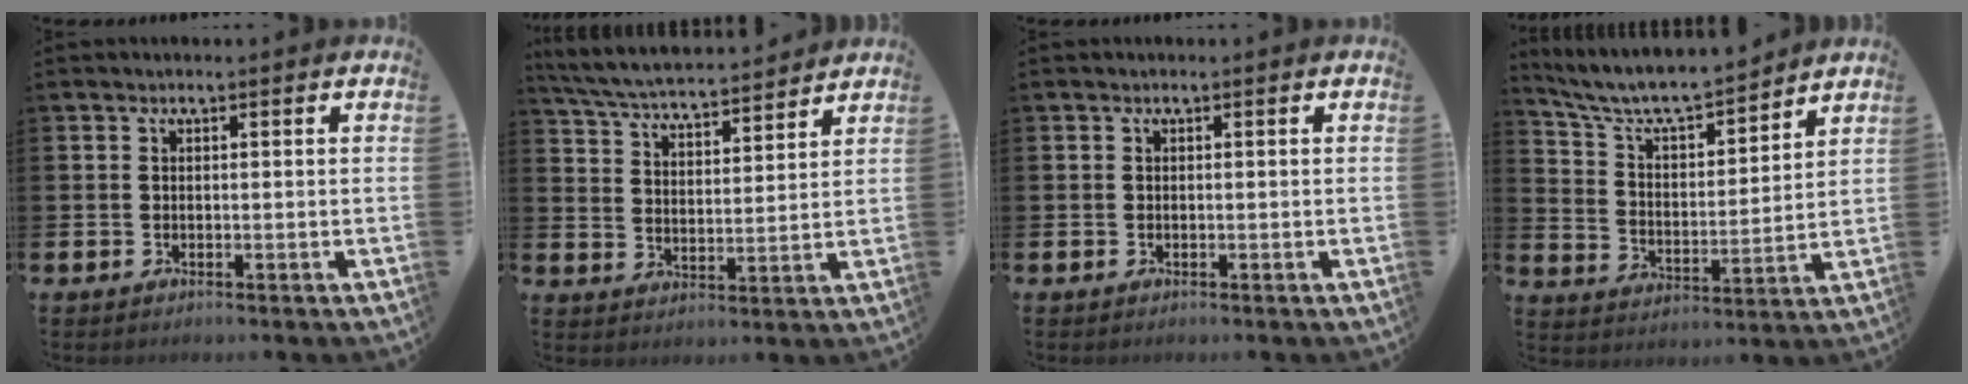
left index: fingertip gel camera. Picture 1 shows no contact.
{"total": 5.7, "force": [5.5, 0.5, 1.2], "torque": [-0.051, -0.041, 0.095]}
{"total": 0.0}
{"total": 7.6, "force": [7.1, 1.4, 2.3], "torque": [-0.084, -0.054, 0.122]}